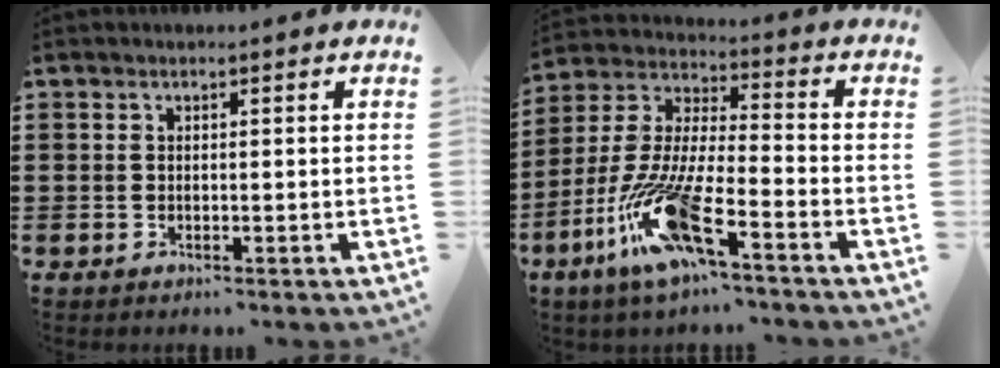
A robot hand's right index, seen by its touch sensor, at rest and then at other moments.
{"total": 14.0, "force": [-9.1, 2.2, 10.4], "torque": [-0.221, 0.000, -0.171]}